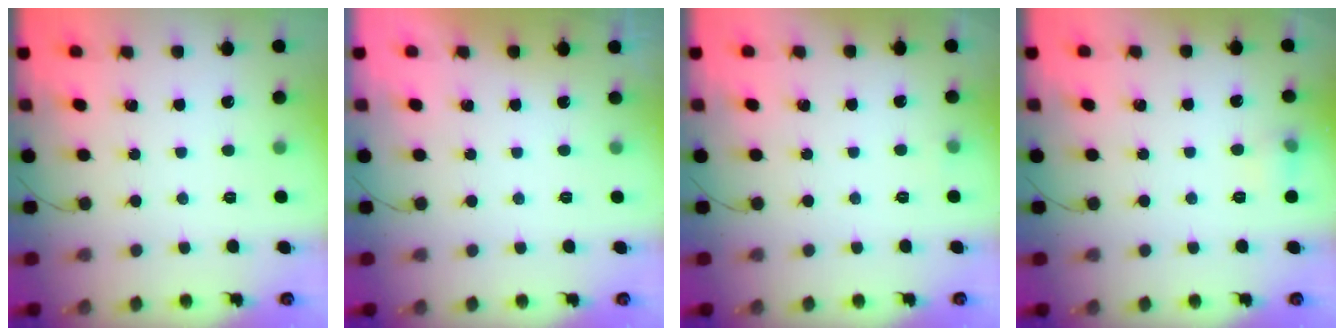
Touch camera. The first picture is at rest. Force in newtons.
{"total": 0.0}
{"total": 2.7, "press": 2.0, "slide": 1.8}
{"total": 5.7, "press": 5.3, "slide": 2.0}